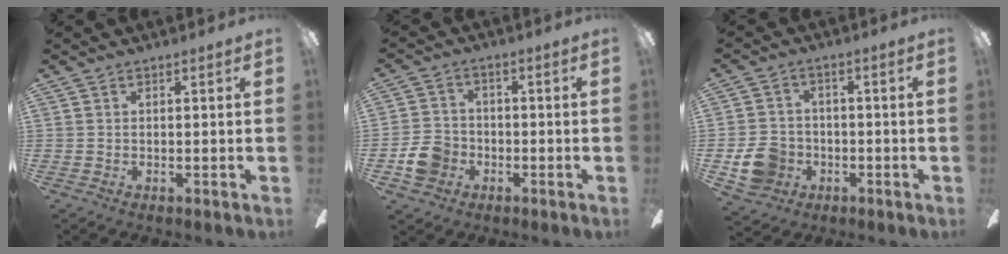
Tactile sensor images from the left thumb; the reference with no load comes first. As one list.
[{"total": 7.3, "force": [-2.7, 6.0, 3.0], "torque": [-0.076, 0.021, -0.048]}, {"total": 8.6, "force": [-2.6, 7.5, 3.3], "torque": [-0.073, 0.020, -0.046]}]